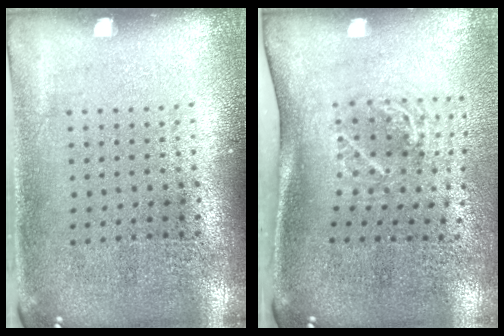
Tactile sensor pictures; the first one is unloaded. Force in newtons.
{"total": 2.0, "press": 1.3, "slide": 1.5}